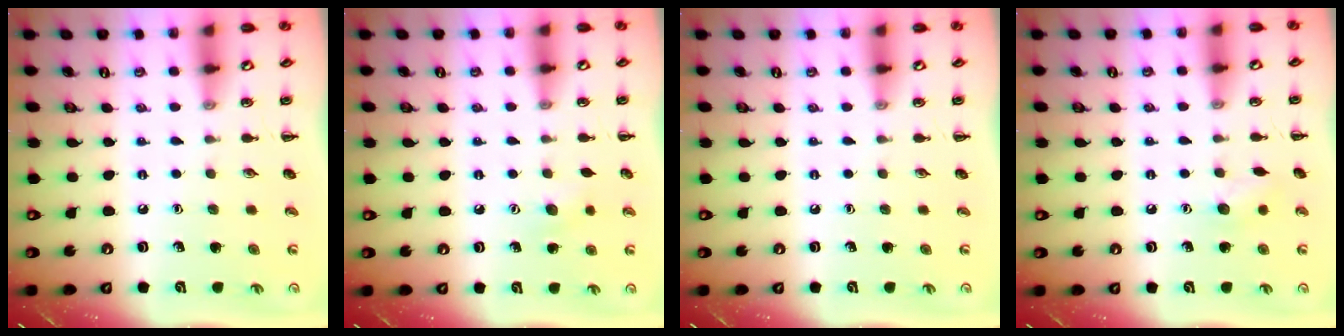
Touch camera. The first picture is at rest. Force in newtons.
{"total": 5.5, "press": 5.3, "slide": 1.4}
{"total": 0.0}
{"total": 6.1, "press": 6.1, "slide": 0.9}